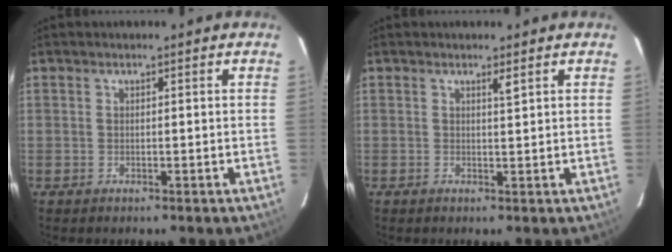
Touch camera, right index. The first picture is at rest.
{"total": 0.8, "force": [0.5, 0.0, 0.6], "torque": [-0.009, 0.001, 0.009]}